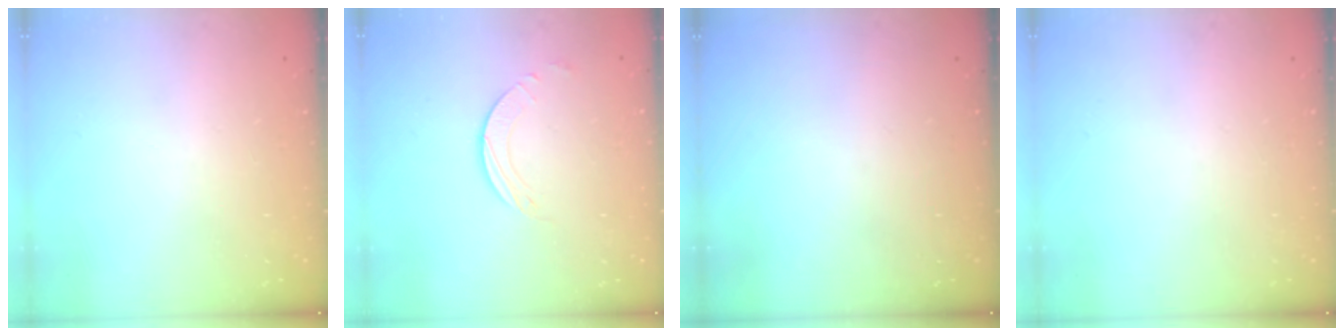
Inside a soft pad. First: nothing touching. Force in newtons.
{"total": 2.0, "press": 1.9, "slide": 0.3}
{"total": 0.0}
{"total": 0.0}